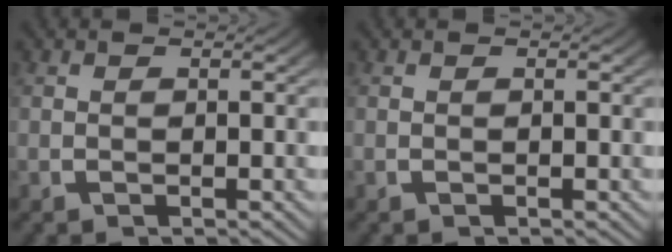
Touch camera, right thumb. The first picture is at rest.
{"total": 0.0}